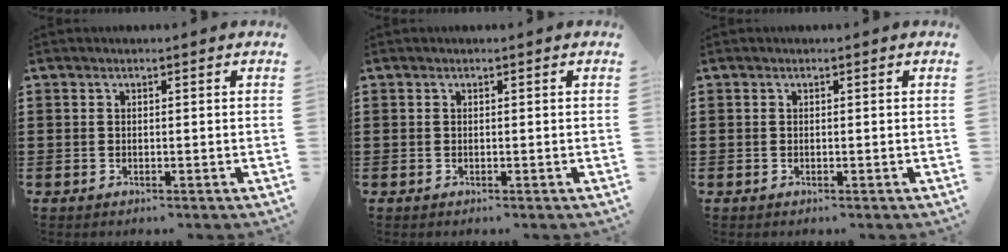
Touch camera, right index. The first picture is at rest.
{"total": 0.0}
{"total": 0.0}